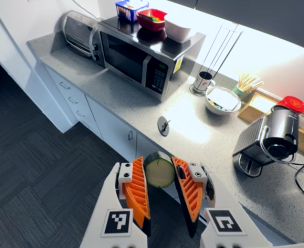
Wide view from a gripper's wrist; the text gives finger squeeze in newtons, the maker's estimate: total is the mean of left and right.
{"total": 9.2, "left": 9.0, "right": 9.3}